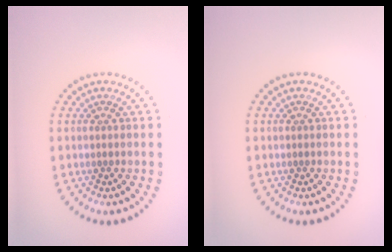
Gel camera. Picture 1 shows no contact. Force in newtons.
{"total": 0.0}